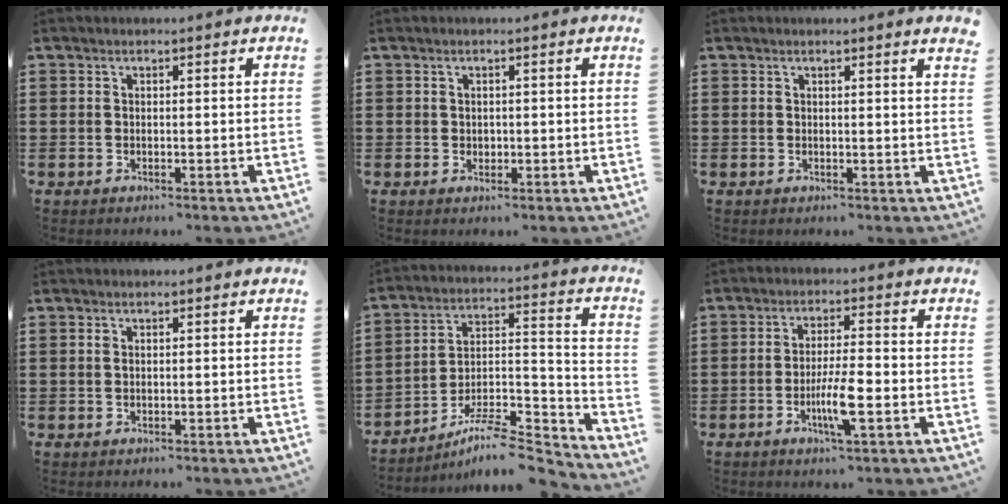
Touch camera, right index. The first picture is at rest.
{"total": 0.8, "force": [0.2, 0.7, 0.3], "torque": [-0.008, 0.003, 0.004]}
{"total": 0.8, "force": [0.7, -0.3, 0.4], "torque": [-0.007, -0.003, 0.013]}
{"total": 0.7, "force": [0.2, 0.3, 0.6], "torque": [-0.014, 0.001, 0.004]}
{"total": 8.0, "force": [-7.1, 1.7, 3.4], "torque": [-0.052, 0.012, -0.136]}
{"total": 6.2, "force": [-2.1, 0.9, 5.8], "torque": [-0.116, -0.012, -0.040]}